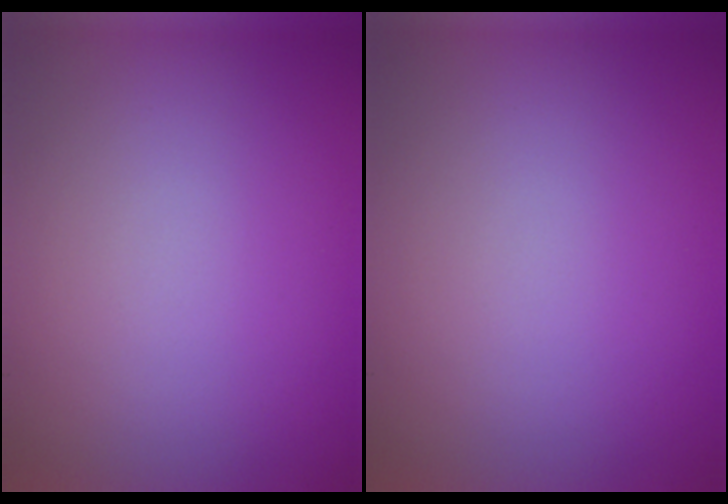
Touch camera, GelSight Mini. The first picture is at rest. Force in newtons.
{"total": 0.0}